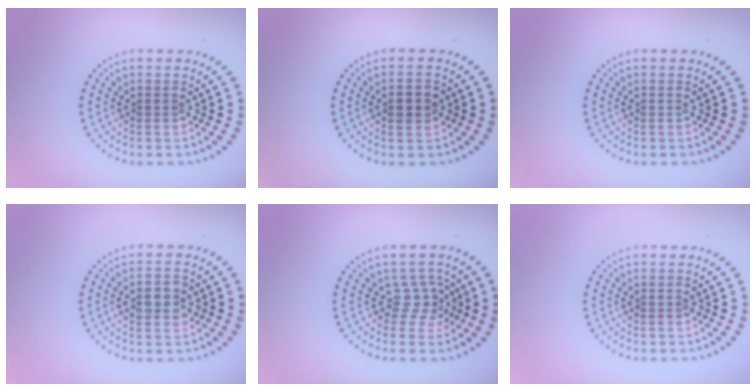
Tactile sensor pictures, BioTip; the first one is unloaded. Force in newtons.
{"total": 2.5, "press": 2.5, "slide": 0.2}
{"total": 0.0}
{"total": 2.9, "press": 2.9, "slide": 0.2}
{"total": 2.1, "press": 1.4, "slide": 1.5}
{"total": 0.0}